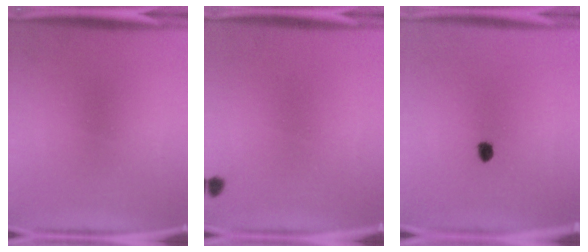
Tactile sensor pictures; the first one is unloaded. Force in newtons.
{"total": 1.0}
{"total": 1.7}